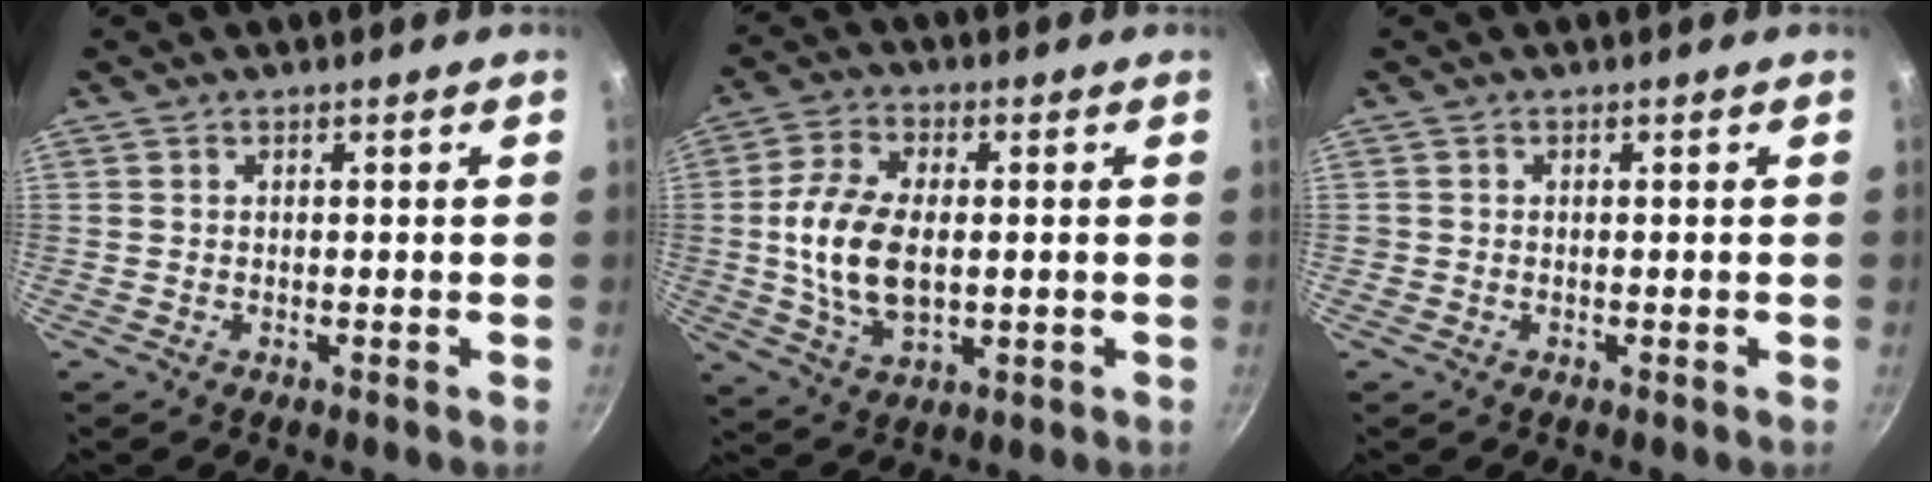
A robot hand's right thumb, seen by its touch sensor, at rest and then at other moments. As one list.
[{"total": 12.9, "force": [0.0, 7.5, 10.5], "torque": [-0.195, 0.007, 0.001]}, {"total": 0.7, "force": [-0.2, 0.6, 0.1], "torque": [0.000, 0.001, -0.004]}]